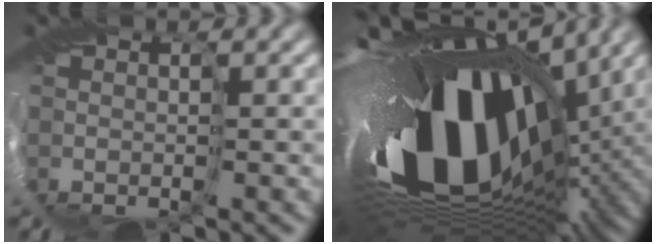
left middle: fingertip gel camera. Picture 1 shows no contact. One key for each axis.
{"total": 18.7, "fx": 1.8, "fy": 10.6, "fz": 15.3, "tx": -0.278, "ty": -0.070, "tz": 0.038}